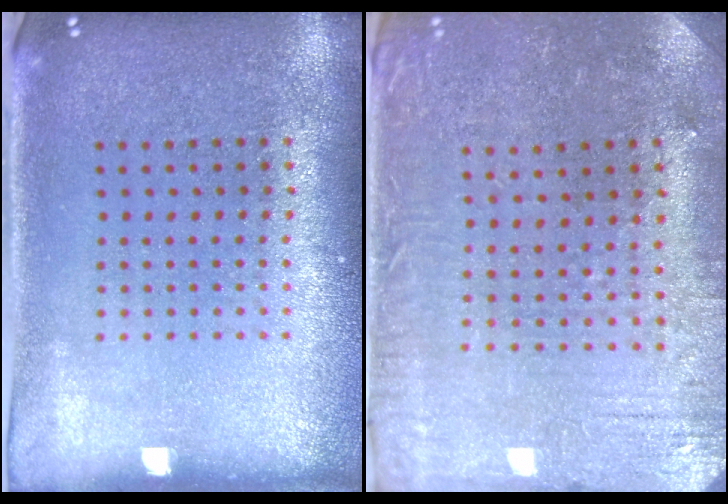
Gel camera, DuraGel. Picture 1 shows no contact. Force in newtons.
{"total": 0.9, "press": 0.7, "slide": 0.5}